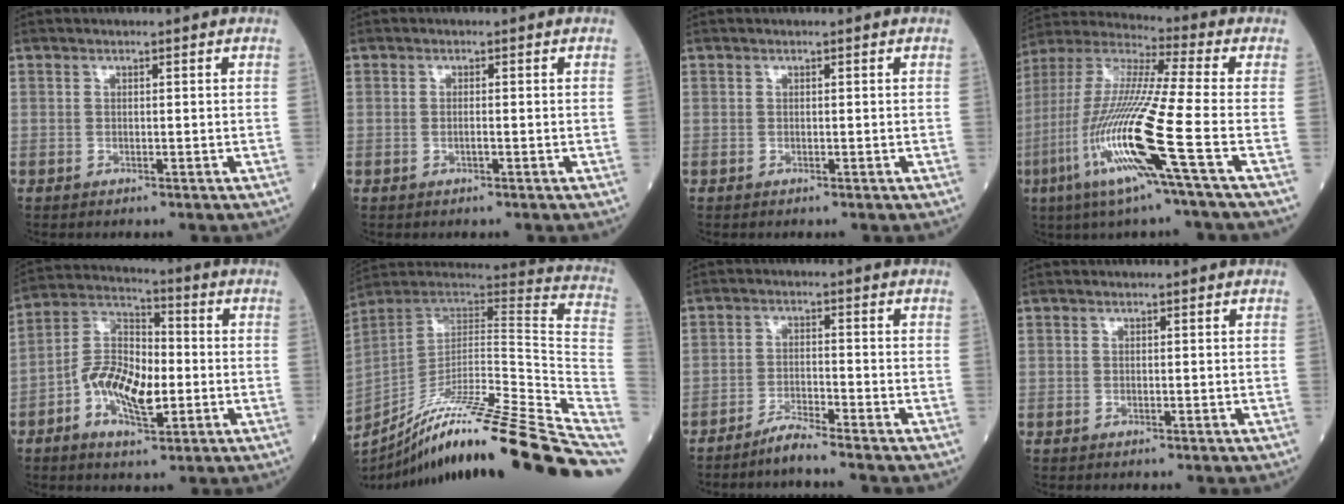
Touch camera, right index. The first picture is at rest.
{"total": 0.8, "force": [-0.3, 0.0, 0.7], "torque": [-0.021, 0.000, -0.006]}
{"total": 0.0}
{"total": 18.4, "force": [-6.6, -0.8, 17.1], "torque": [-0.376, -0.029, -0.139]}
{"total": 11.0, "force": [-2.8, 5.0, 9.4], "torque": [-0.193, 0.015, -0.056]}
{"total": 31.0, "force": [-23.8, -1.1, 19.9], "torque": [-0.207, -0.028, -0.363]}
{"total": 3.6, "force": [-3.3, -1.0, 1.1], "torque": [-0.027, -0.015, -0.066]}
{"total": 0.0}